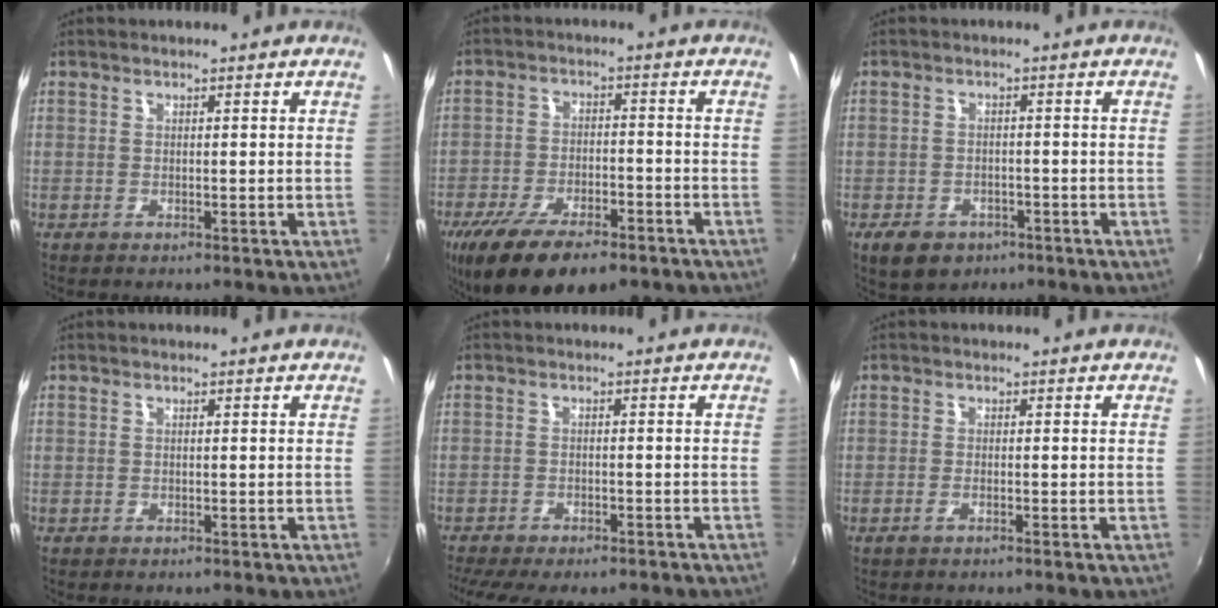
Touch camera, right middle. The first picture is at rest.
{"total": 17.1, "force": [-11.9, 6.4, 10.6], "torque": [-0.215, -0.046, -0.189]}
{"total": 6.1, "force": [-3.7, 4.1, 2.8], "torque": [-0.066, -0.008, -0.053]}
{"total": 0.0}
{"total": 10.5, "force": [-9.1, 2.3, 4.9], "torque": [-0.109, -0.033, -0.134]}
{"total": 1.2, "force": [-0.9, -0.1, 0.8], "torque": [-0.020, -0.002, -0.018]}